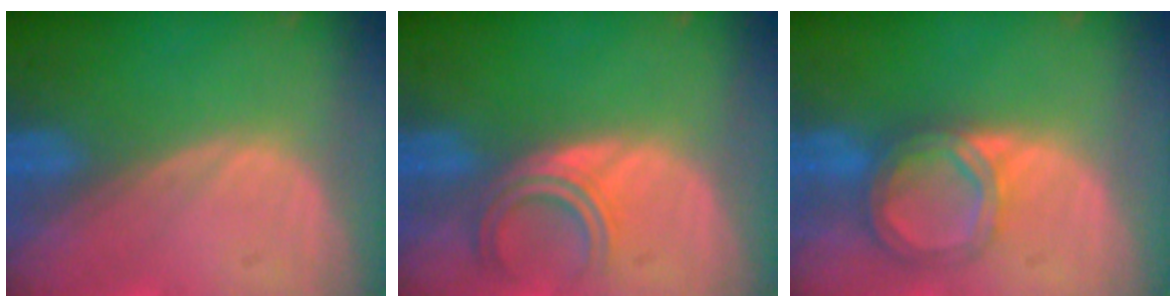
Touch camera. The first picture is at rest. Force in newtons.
{"total": 4.4, "press": 4.1, "slide": 1.6}
{"total": 6.1, "press": 5.4, "slide": 3.0}